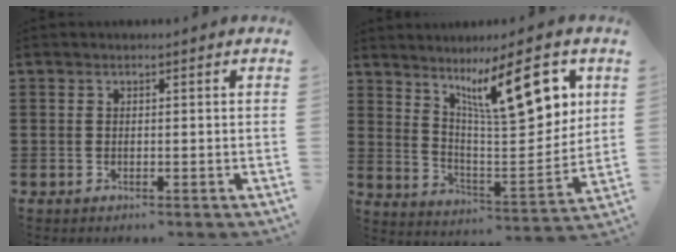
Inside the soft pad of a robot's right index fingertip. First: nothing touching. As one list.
[{"total": 13.3, "force": [7.1, 3.8, 10.5], "torque": [-0.176, -0.023, 0.117]}]